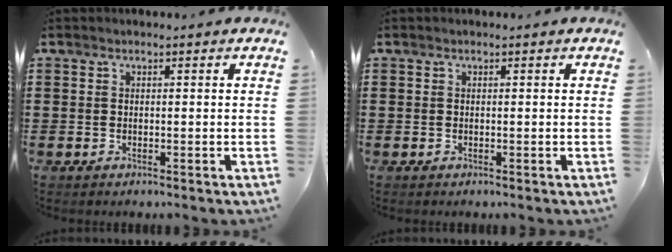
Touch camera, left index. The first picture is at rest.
{"total": 0.0}